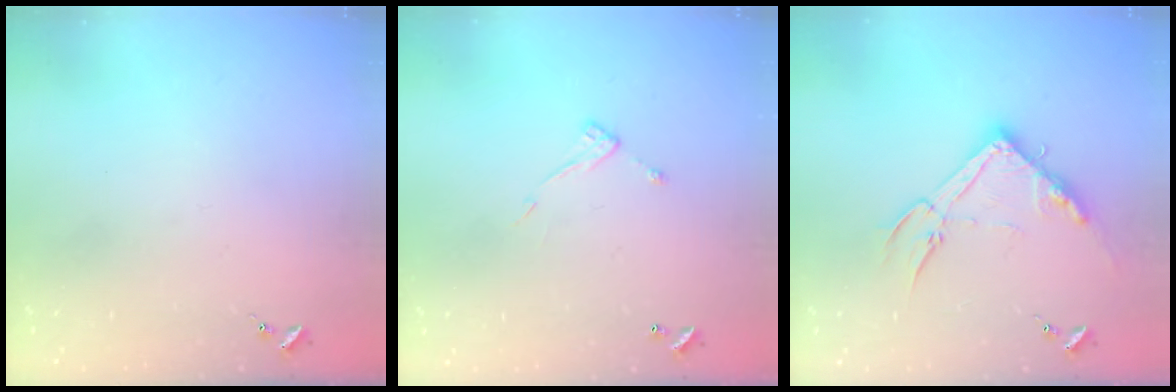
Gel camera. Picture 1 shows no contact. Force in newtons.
{"total": 7.5, "press": 7.4, "slide": 0.4}
{"total": 16.1, "press": 16.1, "slide": 0.6}